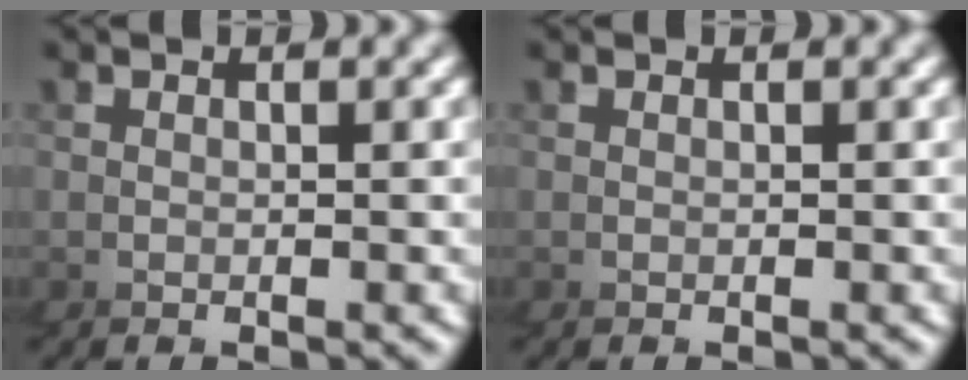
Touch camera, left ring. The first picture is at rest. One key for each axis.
{"total": 0.0}